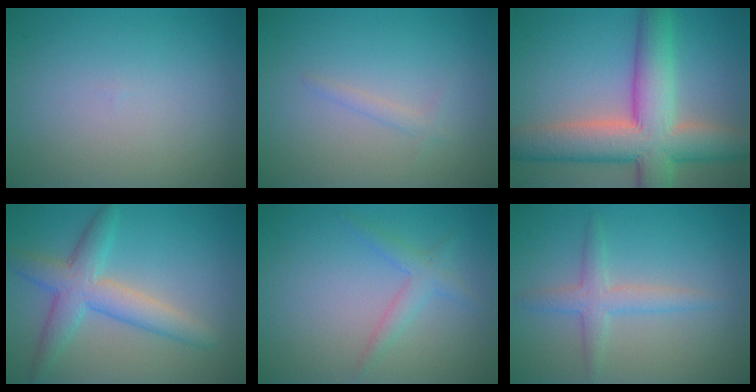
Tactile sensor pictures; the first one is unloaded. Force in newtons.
{"total": 0.9, "press": 0.9, "slide": 0.0}
{"total": 10.3, "press": 10.3, "slide": 0.6}
{"total": 4.8, "press": 4.8, "slide": 0.1}
{"total": 1.9, "press": 1.9, "slide": 0.2}
{"total": 2.6, "press": 2.6, "slide": 0.1}